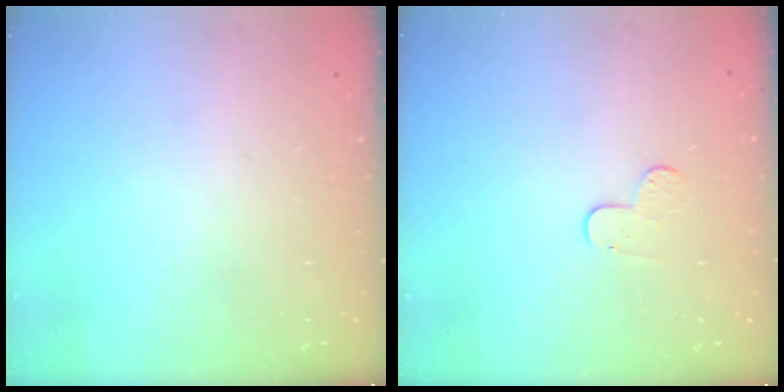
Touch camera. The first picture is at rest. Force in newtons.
{"total": 5.5, "press": 5.5, "slide": 0.6}